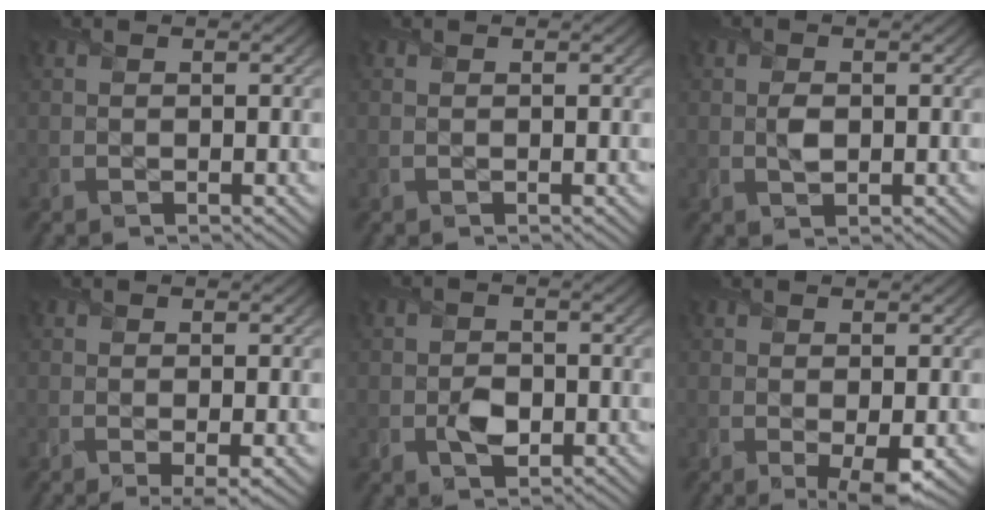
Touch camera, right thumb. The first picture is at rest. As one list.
[{"total": 0.0}, {"total": 2.0, "force": [0.0, 1.4, 1.4], "torque": [-0.029, -0.003, -0.001]}, {"total": 2.3, "force": [-0.5, 0.5, 2.2], "torque": [-0.044, -0.008, -0.011]}, {"total": 3.3, "force": [-0.9, 2.5, 2.0], "torque": [-0.034, -0.006, -0.019]}, {"total": 3.0, "force": [-0.5, 1.1, 2.7], "torque": [-0.048, -0.012, -0.009]}]